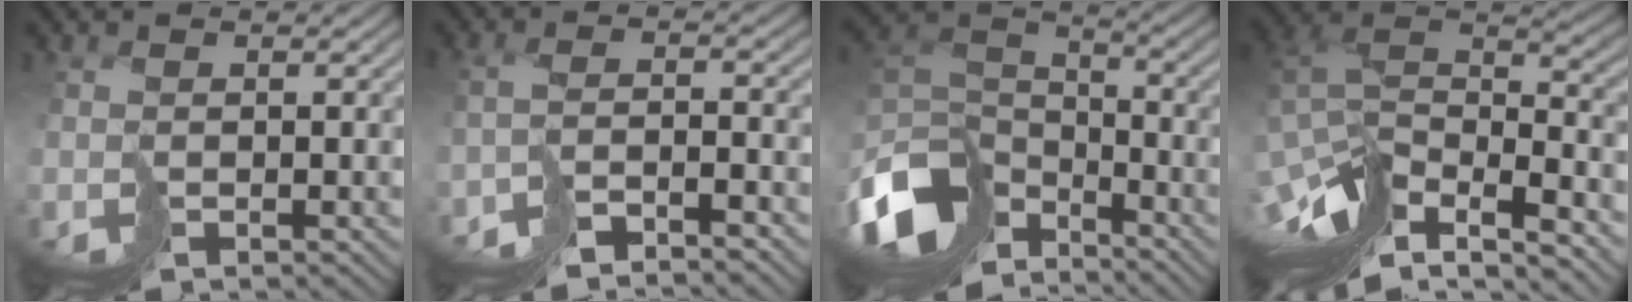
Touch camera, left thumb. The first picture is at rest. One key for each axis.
{"total": 5.2, "fx": -4.8, "fy": 0.3, "fz": 1.9, "tx": -0.030, "ty": 0.007, "tz": -0.089}
{"total": 13.0, "fx": -8.6, "fy": 6.9, "fz": 6.8, "tx": -0.188, "ty": -0.011, "tz": -0.168}
{"total": 14.0, "fx": -8.5, "fy": 6.4, "fz": 9.2, "tx": -0.244, "ty": -0.014, "tz": -0.125}